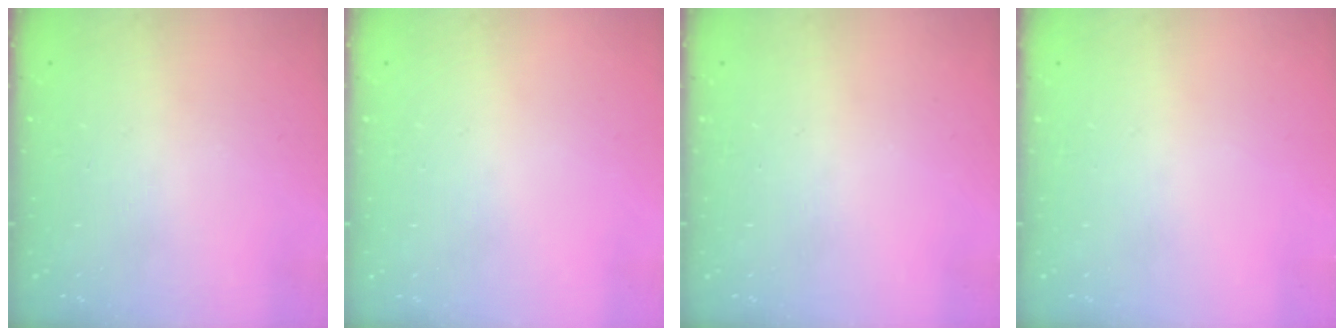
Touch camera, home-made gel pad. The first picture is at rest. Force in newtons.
{"total": 0.0}
{"total": 0.0}
{"total": 0.0}